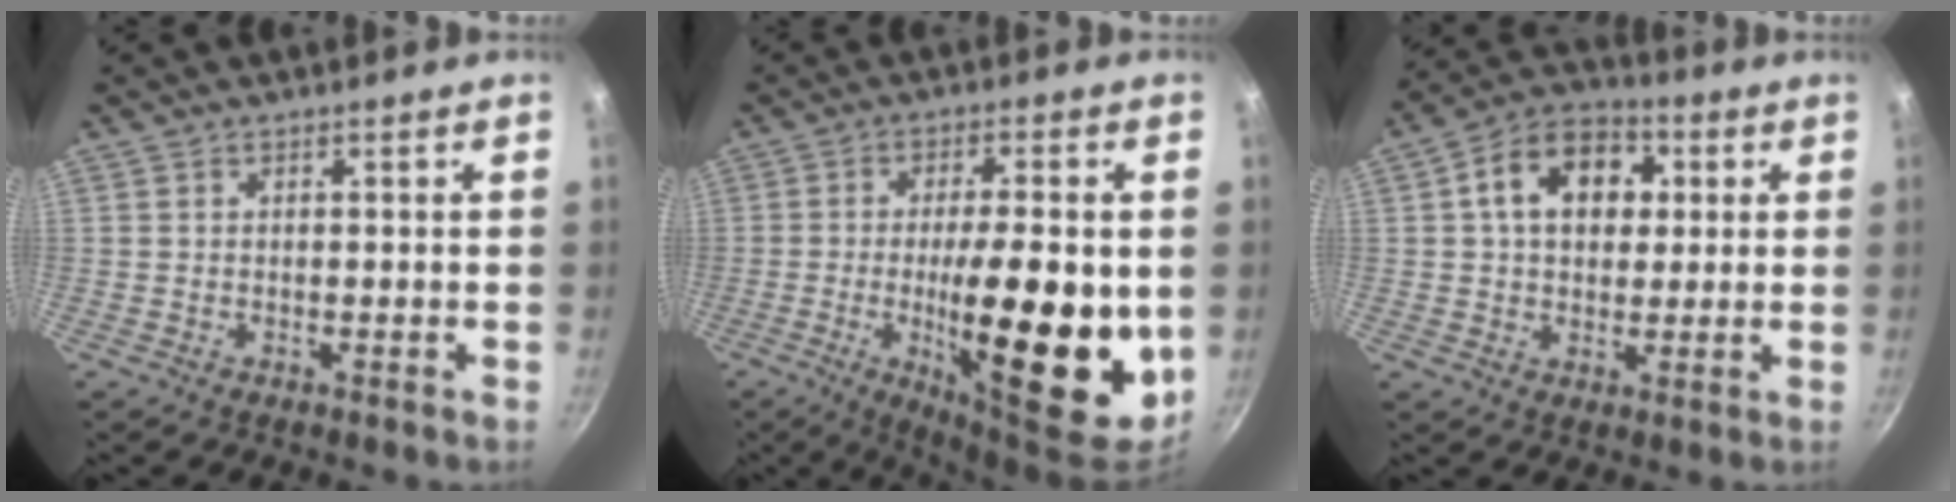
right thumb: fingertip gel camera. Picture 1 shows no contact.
{"total": 20.2, "force": [-3.0, 6.2, 19.0], "torque": [-0.280, 0.001, -0.042]}
{"total": 12.7, "force": [2.8, 9.2, 8.3], "torque": [-0.101, 0.017, 0.030]}